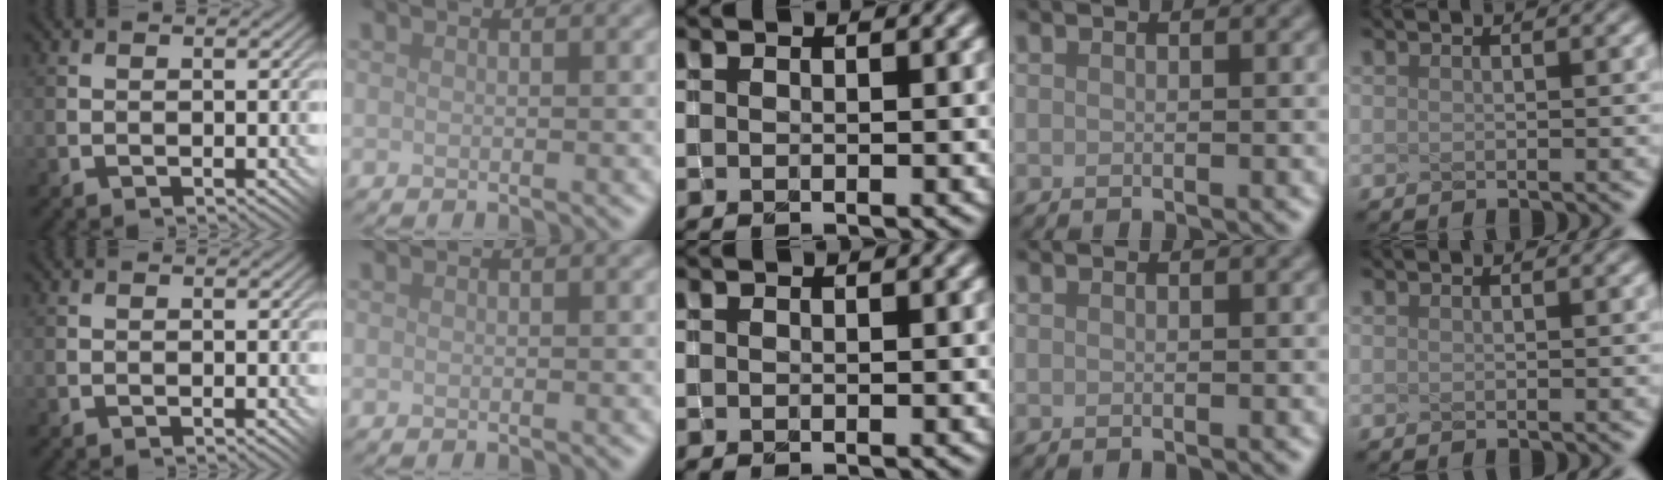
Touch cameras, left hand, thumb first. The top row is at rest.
{}